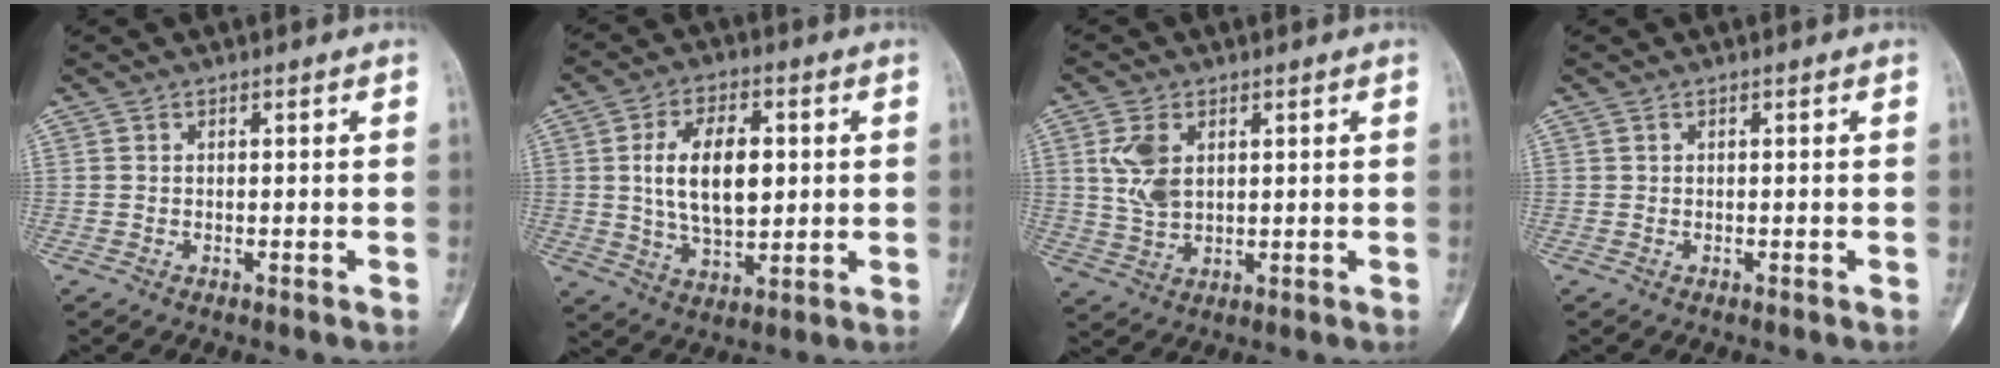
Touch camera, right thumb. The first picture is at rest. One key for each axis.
{"total": 12.9, "fx": 1.7, "fy": 7.2, "fz": 10.6, "tx": -0.168, "ty": -0.004, "tz": 0.033}
{"total": 7.1, "fx": 2.0, "fy": 4.4, "fz": 5.2, "tx": -0.101, "ty": -0.004, "tz": 0.046}
{"total": 0.0}